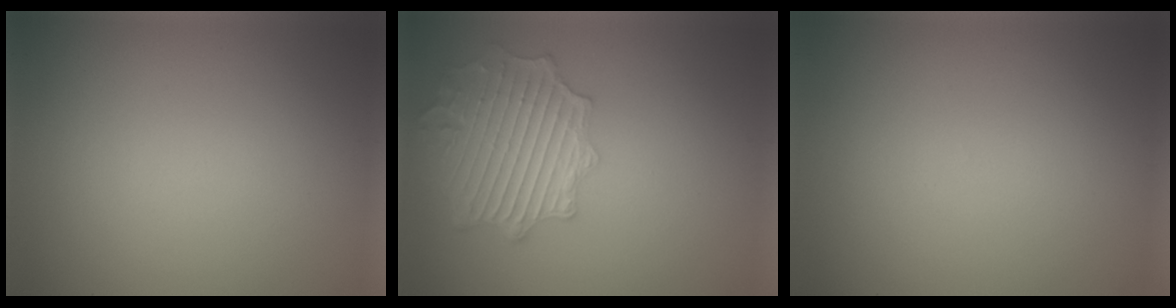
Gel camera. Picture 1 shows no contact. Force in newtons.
{"total": 6.3, "press": 5.1, "slide": 3.7}
{"total": 0.0}